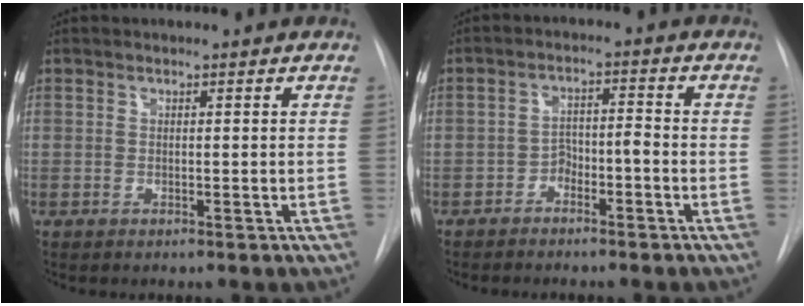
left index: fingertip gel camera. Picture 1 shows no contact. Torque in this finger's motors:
{"motor_torque": [-0.46, 0.25, -0.03, 0.00]}